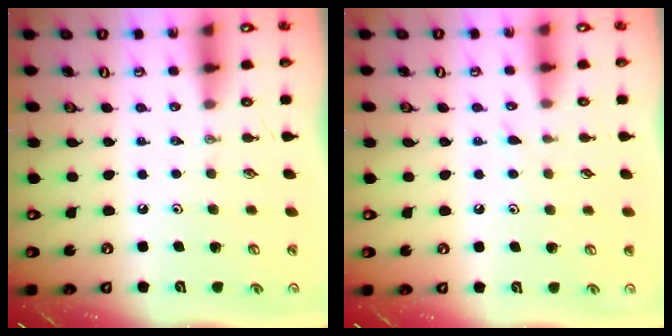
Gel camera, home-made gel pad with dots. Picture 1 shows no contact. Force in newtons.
{"total": 7.9, "press": 7.8, "slide": 0.8}